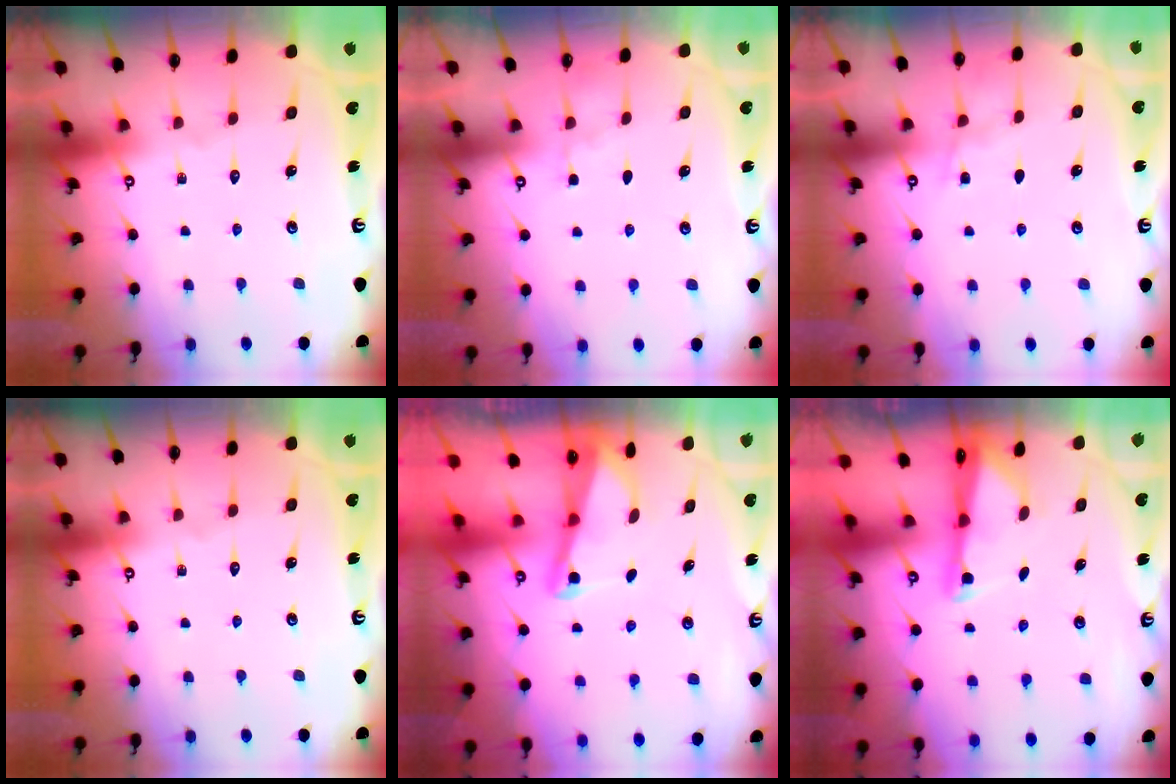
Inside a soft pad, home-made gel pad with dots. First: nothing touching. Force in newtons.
{"total": 2.1, "press": 2.1, "slide": 0.4}
{"total": 4.9, "press": 4.8, "slide": 0.7}
{"total": 0.0}
{"total": 2.0, "press": 2.0, "slide": 0.4}
{"total": 1.8, "press": 1.8, "slide": 0.4}